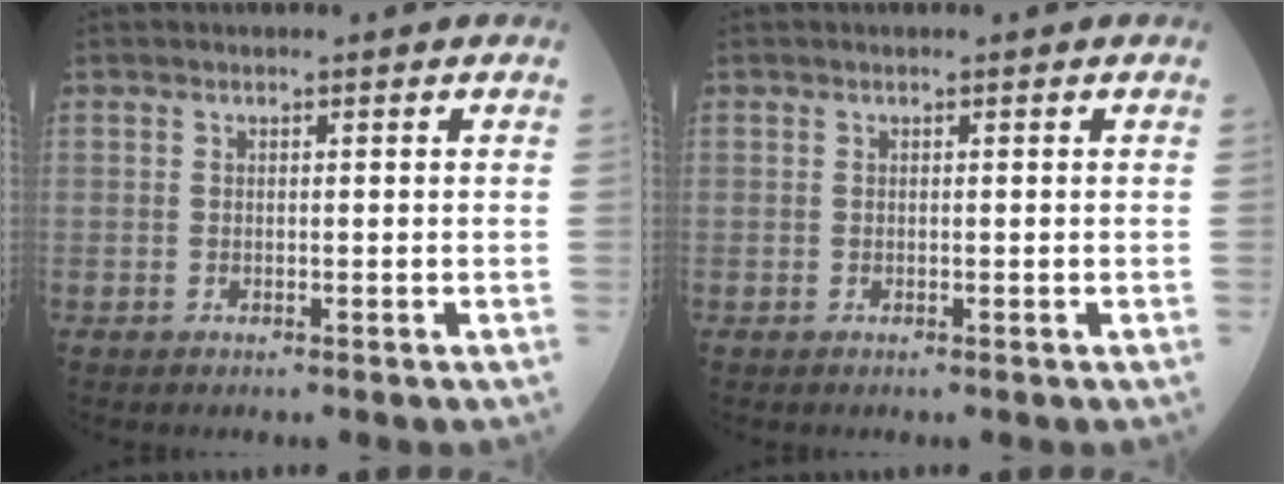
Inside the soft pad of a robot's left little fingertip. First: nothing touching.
{"total": 0.0}